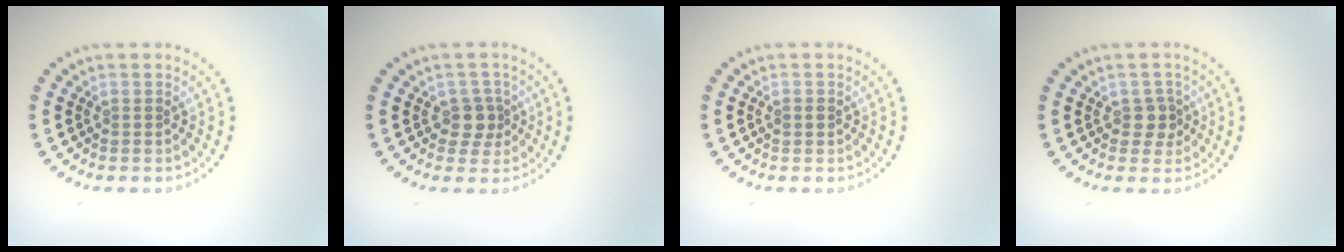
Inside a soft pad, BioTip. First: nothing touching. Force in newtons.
{"total": 2.1, "press": 1.7, "slide": 1.2}
{"total": 0.8, "press": 0.8, "slide": 0.0}
{"total": 1.6, "press": 1.4, "slide": 0.7}